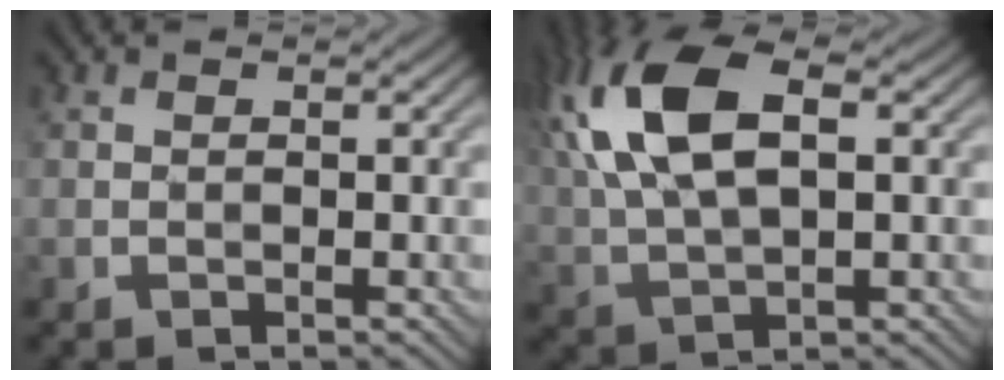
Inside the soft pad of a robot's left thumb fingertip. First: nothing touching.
{"total": 12.4, "force": [3.8, 5.9, 10.2], "torque": [-0.235, 0.019, 0.070]}